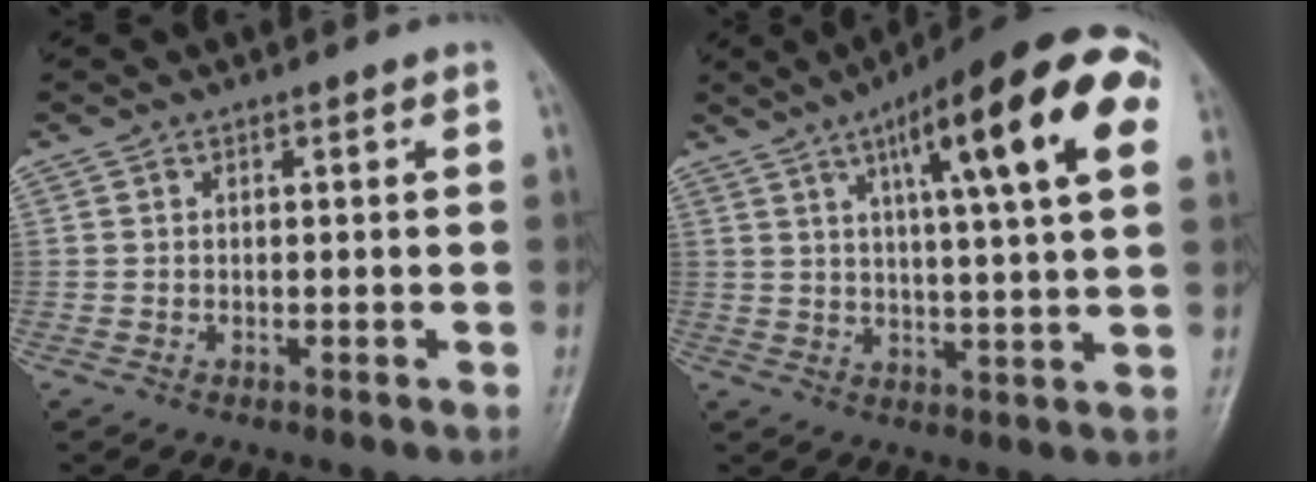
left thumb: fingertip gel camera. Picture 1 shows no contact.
{"total": 21.6, "force": [8.4, 4.5, 19.3], "torque": [-0.266, 0.005, 0.115]}